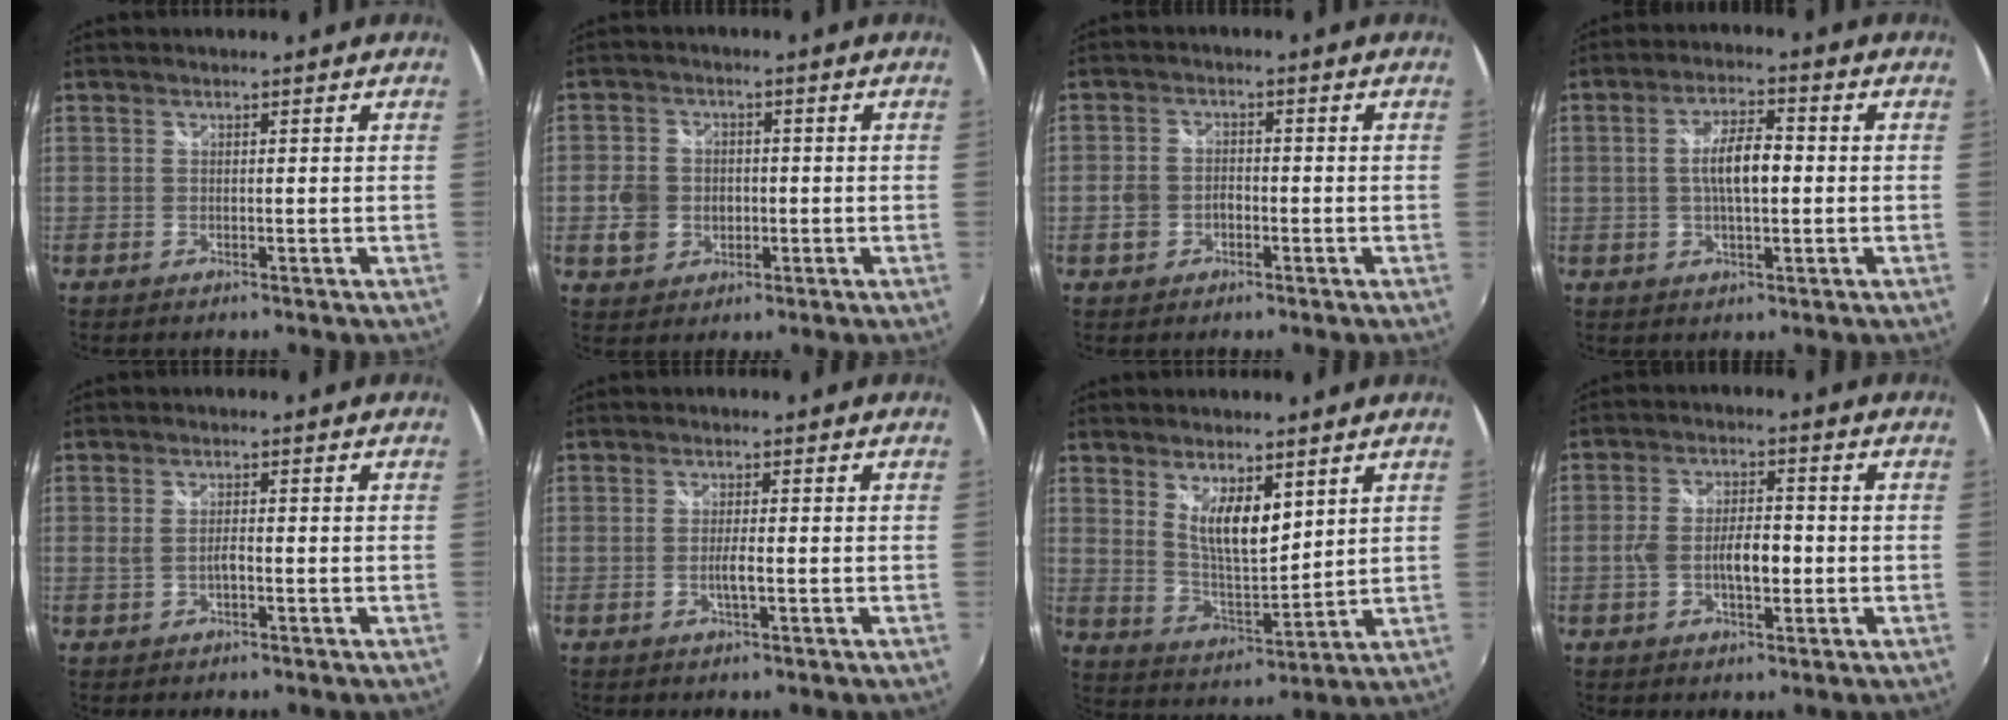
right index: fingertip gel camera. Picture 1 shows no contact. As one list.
[{"total": 6.5, "force": [-1.2, 5.7, 2.9], "torque": [-0.072, 0.010, -0.020]}, {"total": 3.8, "force": [-1.6, 3.0, 1.6], "torque": [-0.040, 0.008, -0.026]}, {"total": 6.7, "force": [0.0, 2.3, 6.3], "torque": [-0.117, 0.007, 0.001]}, {"total": 2.0, "force": [-0.5, 0.6, 1.8], "torque": [-0.036, -0.003, -0.008]}, {"total": 2.0, "force": [-0.5, -0.1, 1.9], "torque": [-0.036, -0.004, -0.010]}, {"total": 8.6, "force": [4.3, 3.0, 6.7], "torque": [-0.115, -0.011, 0.087]}, {"total": 6.3, "force": [-1.5, 2.7, 5.5], "torque": [-0.104, 0.004, -0.025]}]